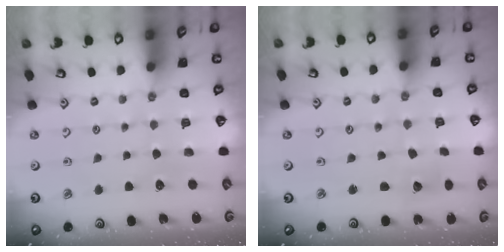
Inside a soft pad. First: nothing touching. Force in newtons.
{"total": 3.1, "press": 3.1, "slide": 0.3}